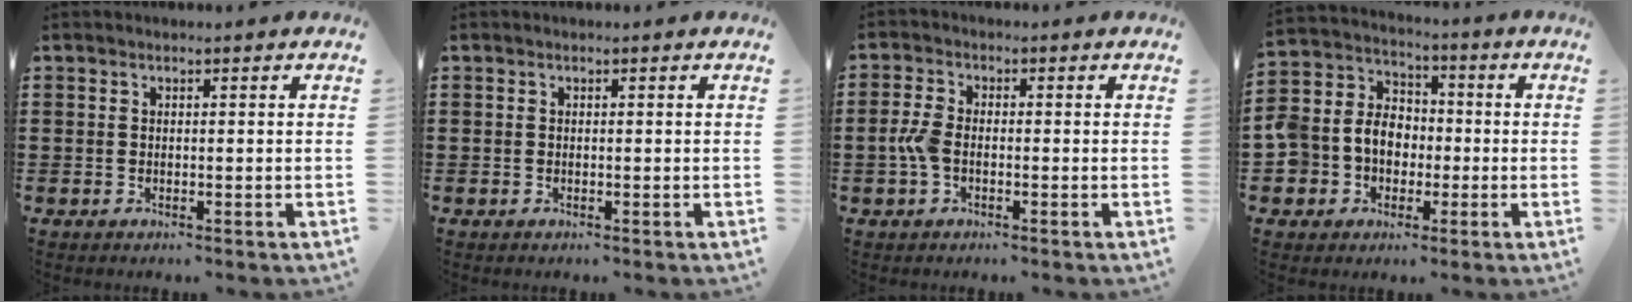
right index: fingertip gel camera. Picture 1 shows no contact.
{"total": 0.0}
{"total": 3.6, "force": [-0.9, 1.9, 2.9], "torque": [-0.083, -0.006, -0.024]}
{"total": 7.1, "force": [-1.0, 6.7, 2.3], "torque": [-0.085, 0.005, -0.024]}